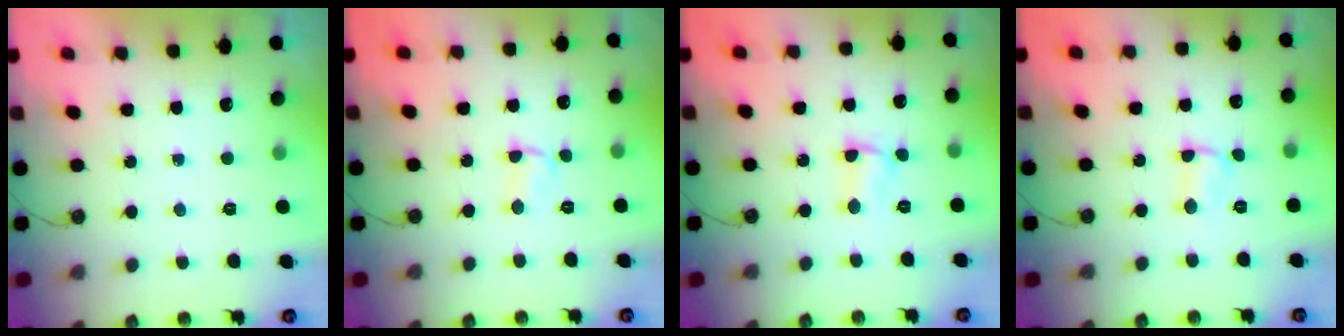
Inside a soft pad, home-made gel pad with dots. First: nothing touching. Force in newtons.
{"total": 1.9, "press": 1.9, "slide": 0.3}
{"total": 1.6, "press": 1.5, "slide": 0.5}
{"total": 1.9, "press": 1.9, "slide": 0.3}